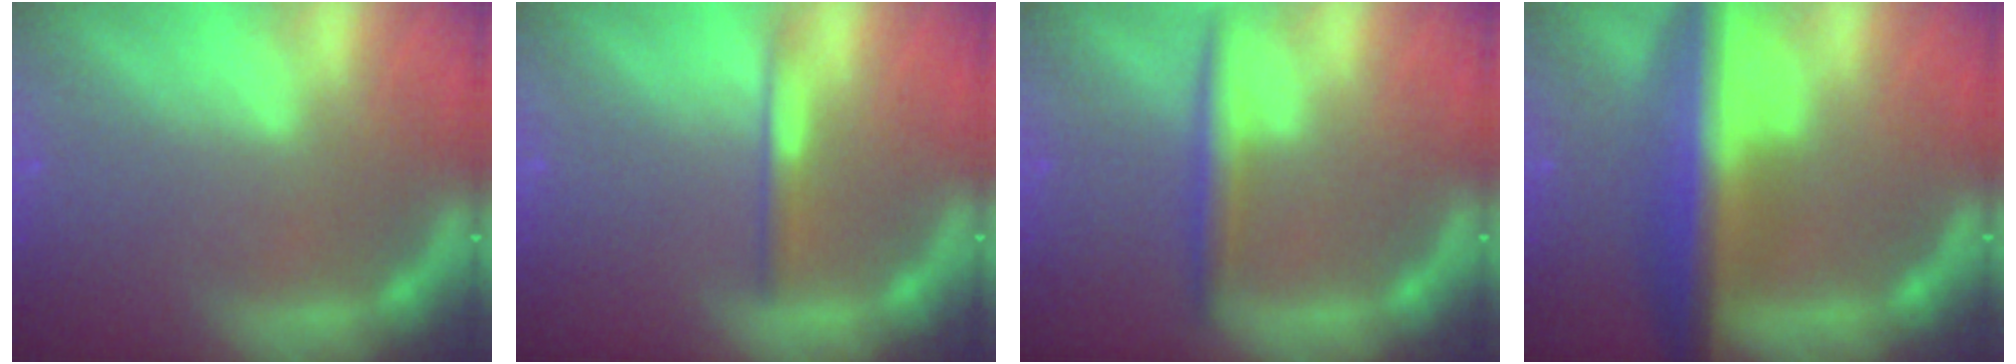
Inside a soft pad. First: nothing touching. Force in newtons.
{"total": 2.0}
{"total": 3.0}
{"total": 9.5}